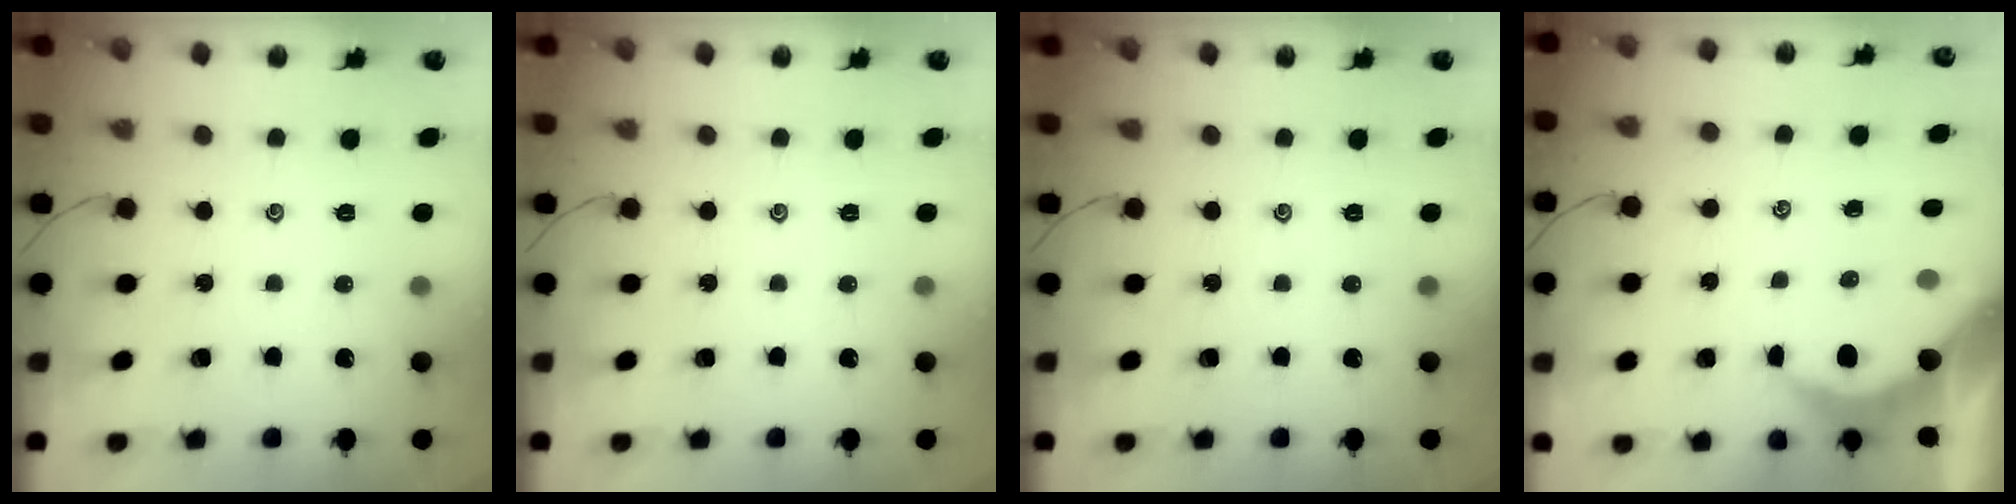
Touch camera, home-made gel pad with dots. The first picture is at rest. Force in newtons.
{"total": 0.0}
{"total": 0.0}
{"total": 5.5, "press": 5.5, "slide": 0.6}